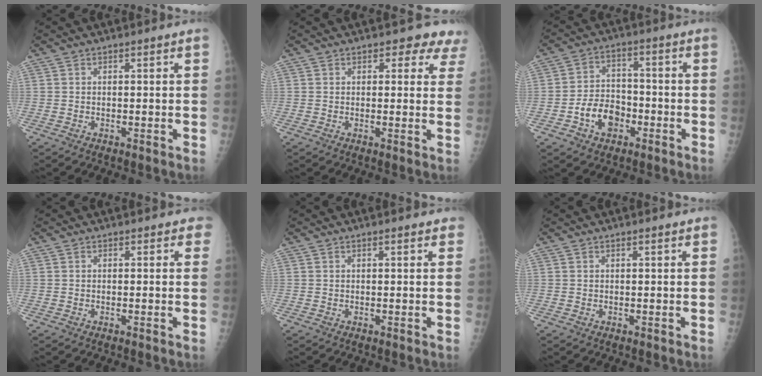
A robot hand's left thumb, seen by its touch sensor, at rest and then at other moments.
{"total": 4.5, "force": [3.4, 2.6, 1.5], "torque": [0.021, -0.013, 0.023]}
{"total": 8.5, "force": [-3.6, 6.1, 4.7], "torque": [-0.054, 0.032, -0.062]}
{"total": 1.1, "force": [0.8, 0.8, 0.4], "torque": [0.015, -0.002, -0.004]}
{"total": 1.4, "force": [0.9, 0.4, 0.9], "torque": [-0.009, 0.000, 0.009]}
{"total": 0.7, "force": [0.5, 0.1, 0.6], "torque": [-0.008, 0.001, 0.005]}